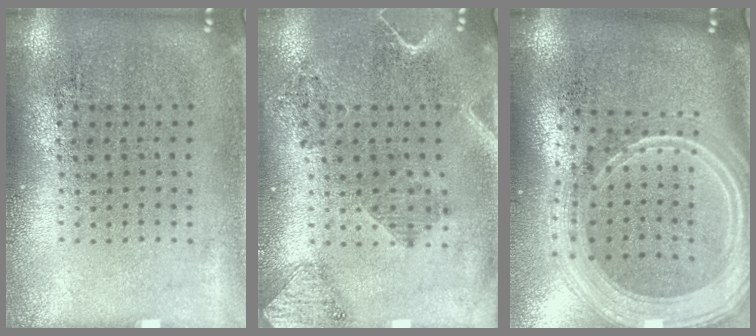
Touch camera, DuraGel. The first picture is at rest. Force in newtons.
{"total": 1.9, "press": 1.6, "slide": 0.9}
{"total": 2.9, "press": 2.4, "slide": 1.6}